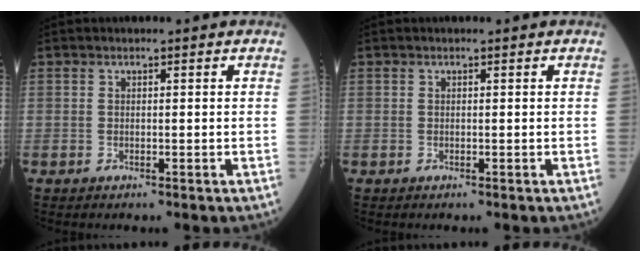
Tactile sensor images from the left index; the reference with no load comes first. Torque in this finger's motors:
{"motor_torque": [0.00, 0.00, 0.00, 0.00]}